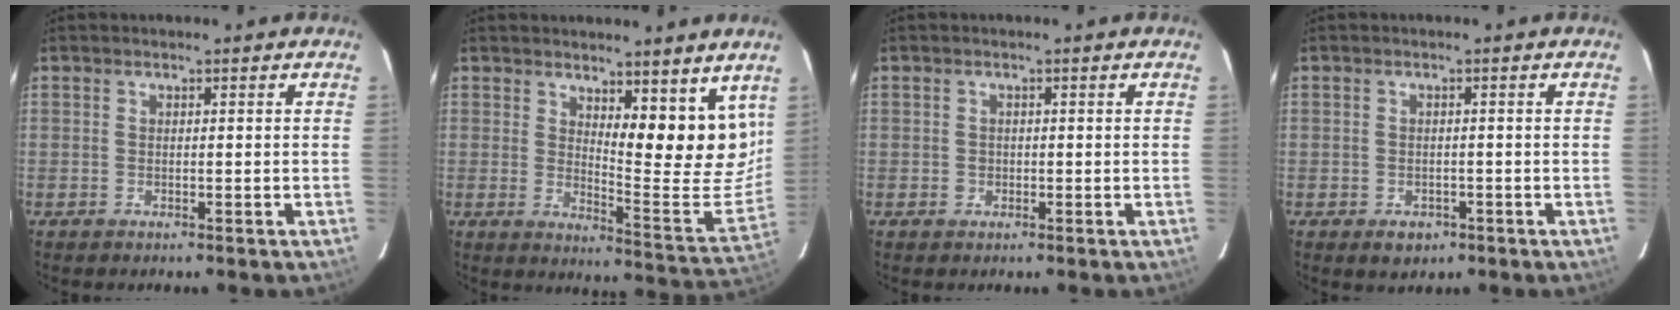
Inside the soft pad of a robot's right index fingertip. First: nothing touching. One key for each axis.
{"total": 11.8, "fx": 7.7, "fy": 3.2, "fz": 8.3, "tx": -0.100, "ty": -0.027, "tz": 0.112}
{"total": 1.0, "fx": -0.2, "fy": 0.9, "fz": 0.3, "tx": -0.008, "ty": 0.002, "tz": 0.000}
{"total": 2.7, "fx": -1.4, "fy": 2.1, "fz": 1.1, "tx": -0.011, "ty": 0.002, "tz": -0.010}